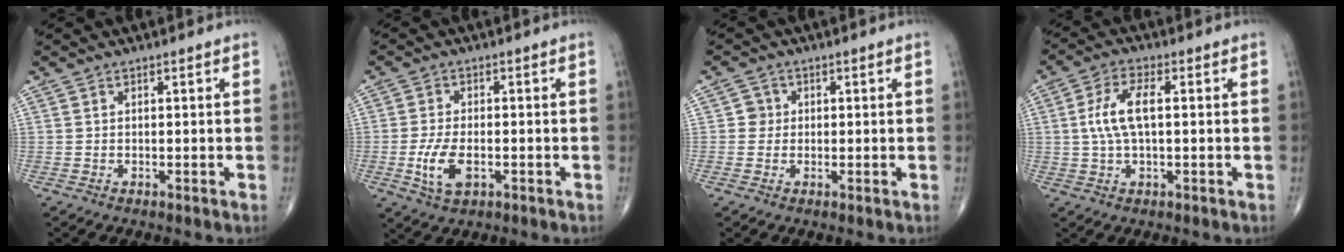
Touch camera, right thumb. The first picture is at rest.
{"total": 6.3, "force": [-1.7, 3.2, 5.1], "torque": [-0.103, 0.002, -0.027]}
{"total": 2.0, "force": [0.1, 2.0, 0.4], "torque": [0.008, 0.006, -0.005]}
{"total": 7.4, "force": [0.7, 2.9, 6.8], "torque": [-0.146, 0.013, 0.010]}